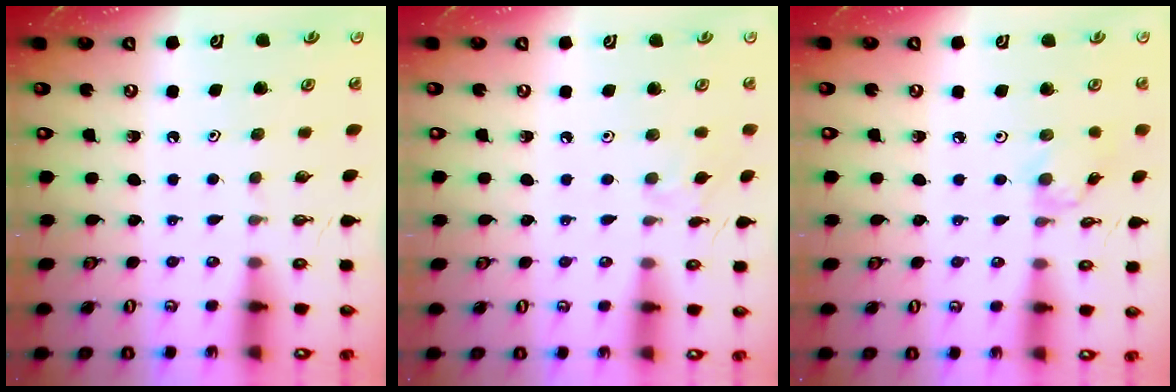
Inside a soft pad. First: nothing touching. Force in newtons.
{"total": 2.9, "press": 2.8, "slide": 0.6}
{"total": 1.7, "press": 1.6, "slide": 0.4}